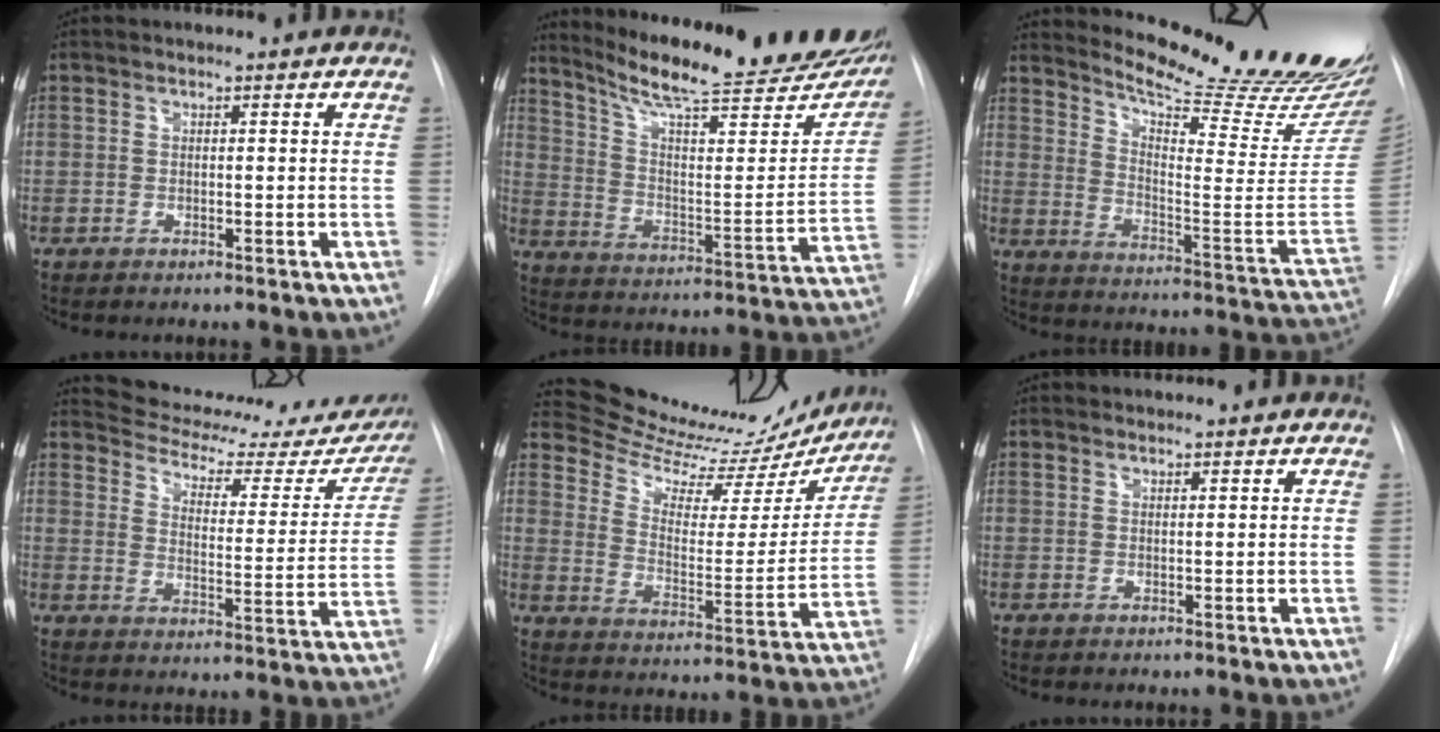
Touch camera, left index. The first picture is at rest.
{"total": 28.2, "force": [23.3, 4.8, 15.1], "torque": [-0.225, -0.058, 0.312]}
{"total": 25.9, "force": [23.1, 0.3, 11.7], "torque": [-0.178, -0.140, 0.301]}
{"total": 23.1, "force": [21.1, 5.9, 7.2], "torque": [-0.102, -0.057, 0.254]}
{"total": 20.3, "force": [19.6, 4.4, 3.2], "torque": [-0.042, -0.062, 0.256]}
{"total": 0.6, "force": [0.6, 0.0, -0.2], "torque": [-0.004, 0.006, 0.014]}